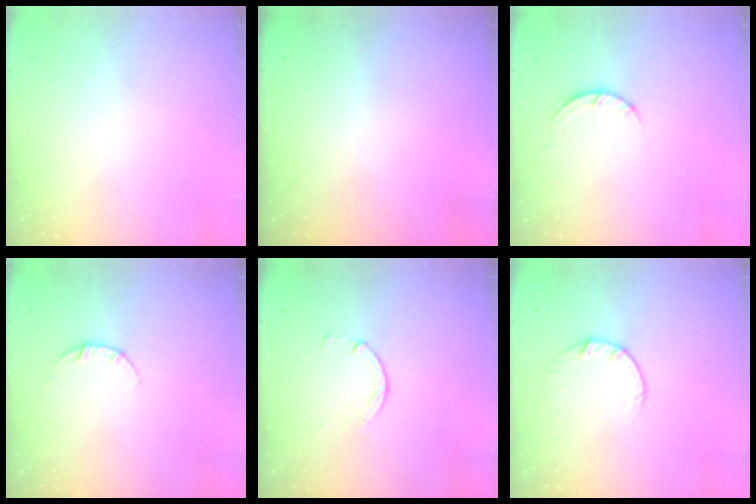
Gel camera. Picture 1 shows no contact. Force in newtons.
{"total": 0.0}
{"total": 4.5, "press": 4.5, "slide": 0.7}
{"total": 3.8, "press": 3.8, "slide": 0.3}
{"total": 1.8, "press": 1.8, "slide": 0.2}
{"total": 2.7, "press": 2.7, "slide": 0.4}